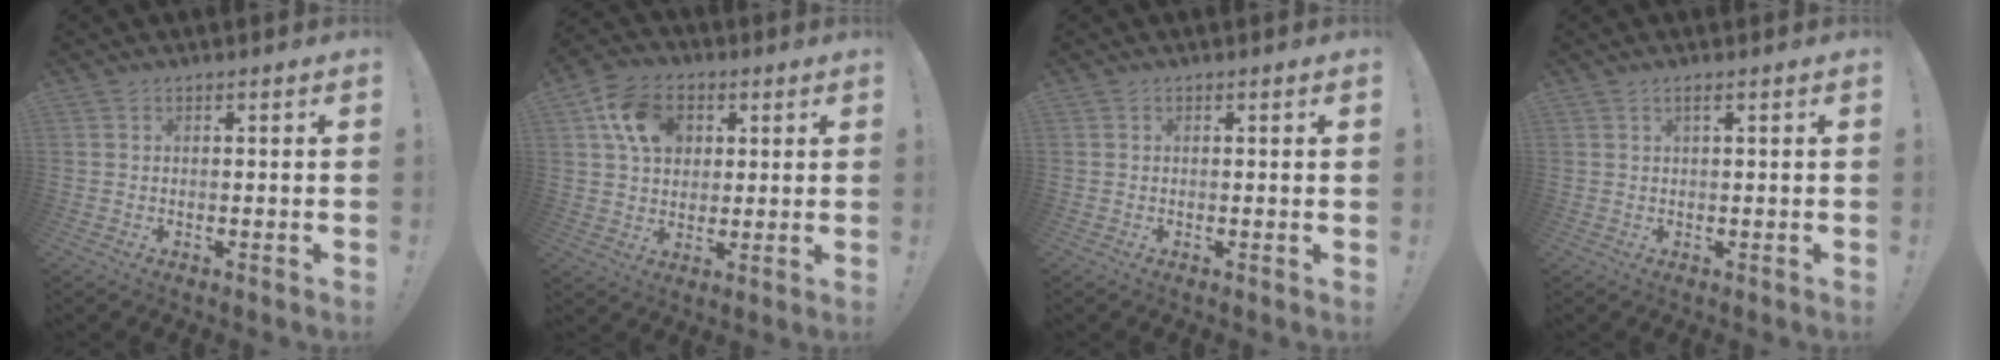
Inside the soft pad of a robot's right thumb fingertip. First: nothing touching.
{"total": 13.6, "force": [5.0, 10.4, 7.2], "torque": [-0.106, -0.004, 0.098]}
{"total": 0.9, "force": [0.1, -0.3, 0.8], "torque": [-0.008, -0.004, -0.001]}
{"total": 1.6, "force": [0.7, 0.0, 1.5], "torque": [-0.031, 0.000, 0.012]}